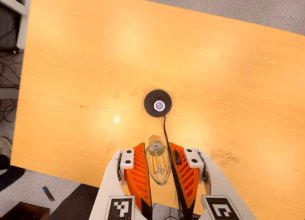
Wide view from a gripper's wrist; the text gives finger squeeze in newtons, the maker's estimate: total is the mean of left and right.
{"total": 9.4, "left": 8.8, "right": 10.1}